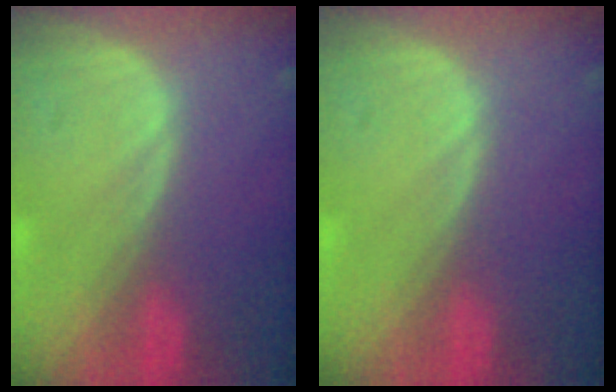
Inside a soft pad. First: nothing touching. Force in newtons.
{"total": 0.0}